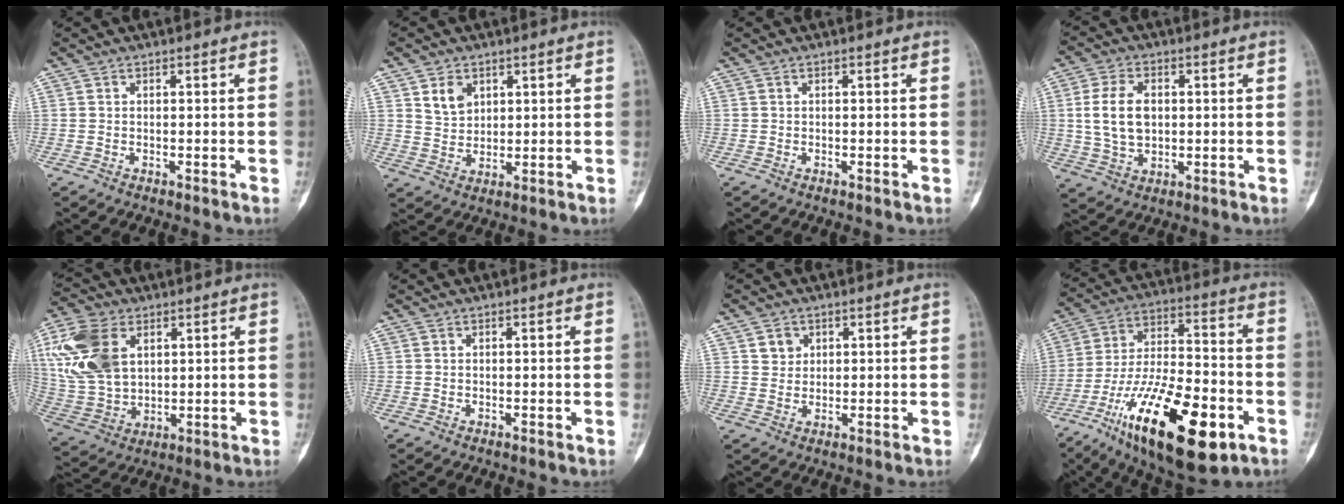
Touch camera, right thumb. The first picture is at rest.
{"total": 5.0, "force": [2.4, 3.6, 2.4], "torque": [-0.026, -0.019, 0.050]}
{"total": 0.0}
{"total": 9.2, "force": [1.0, 6.1, 6.9], "torque": [-0.125, 0.000, 0.025]}
{"total": 16.6, "force": [5.4, 11.0, 11.2], "torque": [-0.234, -0.010, 0.111]}
{"total": 0.0}
{"total": 2.9, "force": [1.3, 2.5, 0.7], "torque": [0.002, -0.007, 0.021]}
{"total": 25.5, "force": [-11.4, 9.8, 20.5], "torque": [-0.366, 0.046, -0.186]}